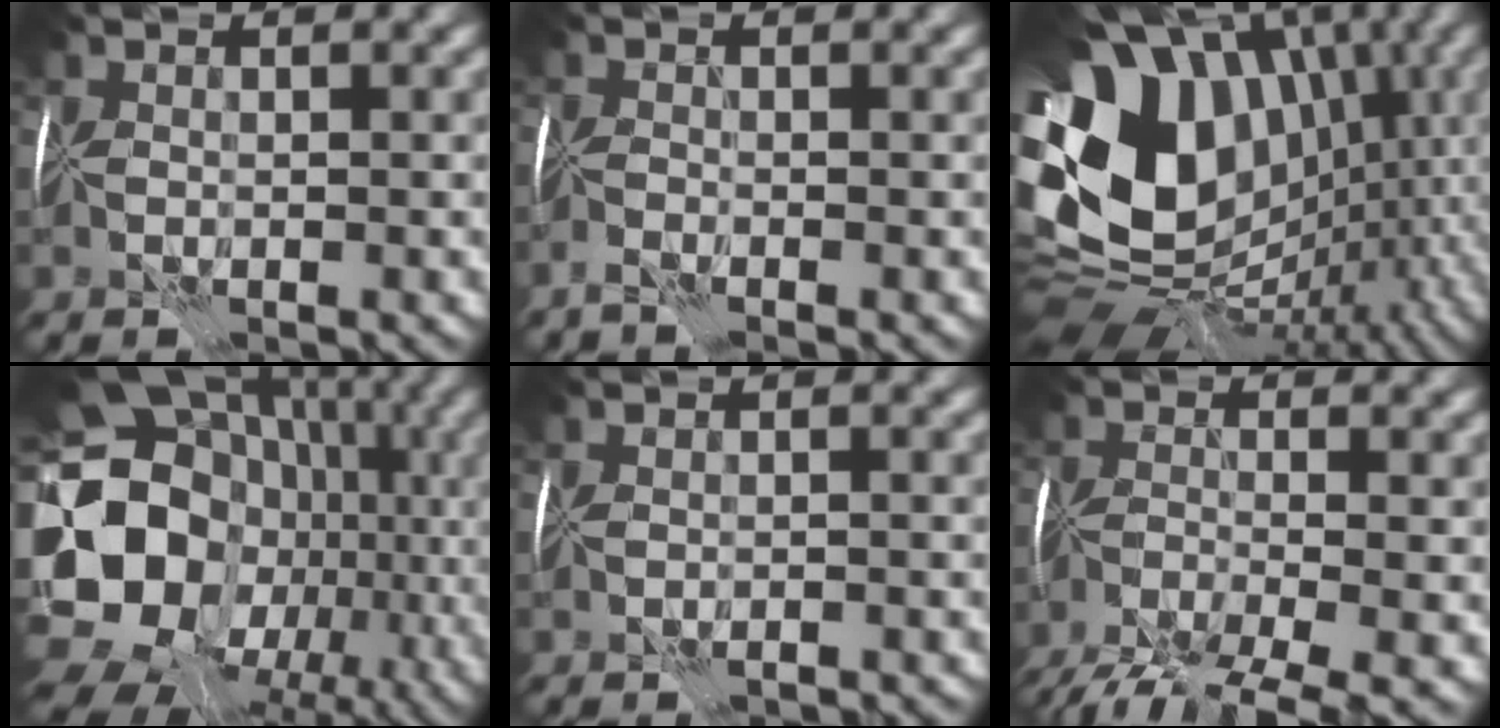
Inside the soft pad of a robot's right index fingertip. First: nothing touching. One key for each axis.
{"total": 2.1, "fx": -1.7, "fy": -1.3, "fz": -0.2, "tx": 0.007, "ty": -0.005, "tz": -0.037}
{"total": 16.5, "fx": 2.0, "fy": 12.4, "fz": 10.6, "tx": -0.204, "ty": 0.006, "tz": 0.056}
{"total": 17.9, "fx": -3.7, "fy": 14.4, "fz": 9.9, "tx": -0.170, "ty": 0.003, "tz": -0.059}
{"total": 2.9, "fx": -2.6, "fy": 1.1, "fz": 0.9, "tx": -0.002, "ty": -0.008, "tz": -0.039}
{"total": 6.1, "fx": -5.5, "fy": -0.7, "fz": 2.6, "tx": -0.040, "ty": -0.025, "tz": -0.106}